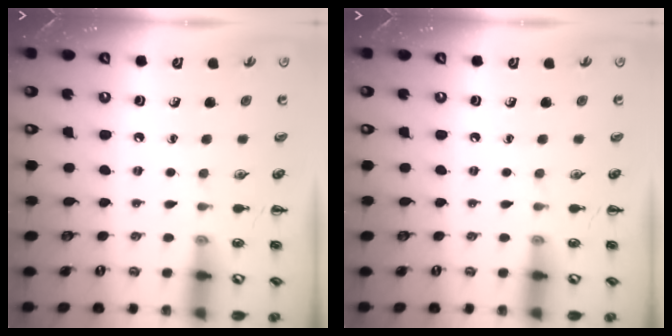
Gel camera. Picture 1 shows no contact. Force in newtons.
{"total": 0.0}